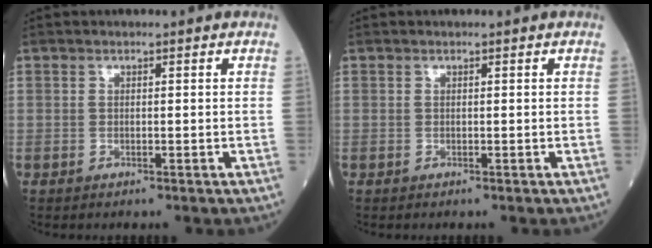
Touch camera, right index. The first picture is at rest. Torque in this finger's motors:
{"motor_torque": [0.00, 0.00, 0.00, 0.00]}